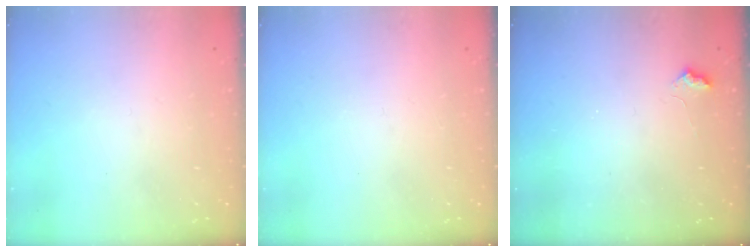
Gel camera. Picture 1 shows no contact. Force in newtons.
{"total": 0.0}
{"total": 2.8, "press": 2.7, "slide": 0.6}